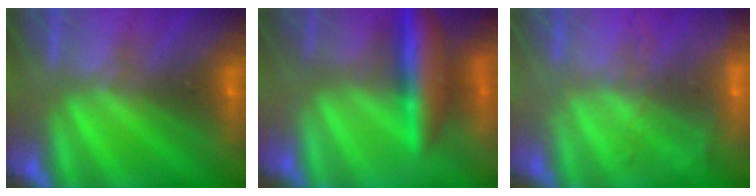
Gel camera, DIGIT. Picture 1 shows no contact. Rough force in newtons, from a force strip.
{"total": 5.8}
{"total": 5.9}